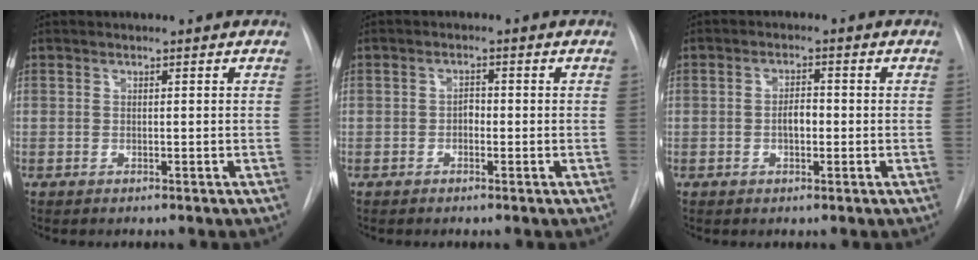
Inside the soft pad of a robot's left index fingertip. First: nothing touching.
{"total": 1.4, "force": [-0.5, 1.0, 1.0], "torque": [-0.013, 0.006, -0.010]}
{"total": 2.7, "force": [-0.5, 1.3, 2.3], "torque": [-0.037, 0.005, -0.008]}